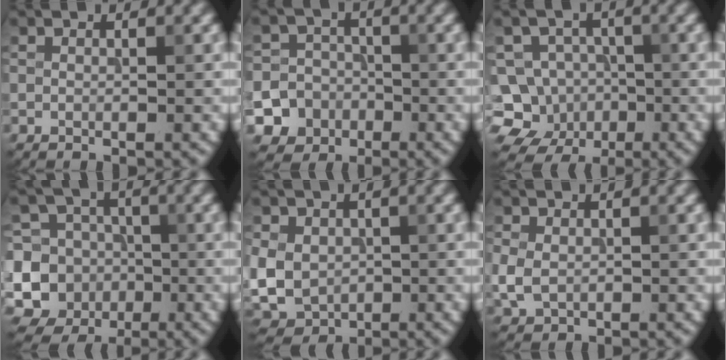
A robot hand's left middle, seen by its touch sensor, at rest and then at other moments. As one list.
[{"total": 7.0, "force": [-3.3, 6.1, 0.8], "torque": [-0.001, -0.011, -0.073]}, {"total": 9.1, "force": [-3.6, 8.0, 2.1], "torque": [-0.023, 0.012, -0.081]}, {"total": 13.3, "force": [-2.9, 12.5, 3.1], "torque": [-0.089, 0.003, -0.061]}, {"total": 8.3, "force": [-0.4, 7.1, 4.3], "torque": [-0.101, 0.003, -0.028]}, {"total": 2.6, "force": [-0.2, 2.1, 1.6], "torque": [-0.038, -0.004, -0.004]}]